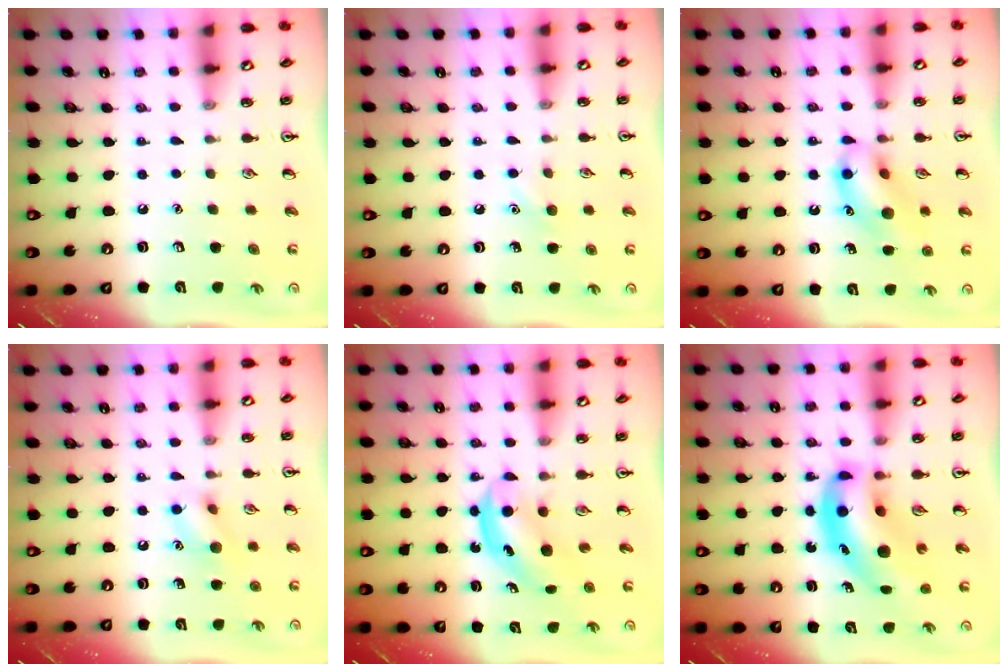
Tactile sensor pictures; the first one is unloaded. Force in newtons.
{"total": 5.5, "press": 5.2, "slide": 1.6}
{"total": 13.0, "press": 12.8, "slide": 2.1}
{"total": 9.5, "press": 9.4, "slide": 0.8}
{"total": 5.3, "press": 5.2, "slide": 0.9}
{"total": 13.0, "press": 12.4, "slide": 3.9}